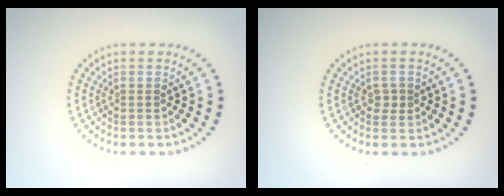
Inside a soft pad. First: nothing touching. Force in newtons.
{"total": 1.0, "press": 0.9, "slide": 0.5}